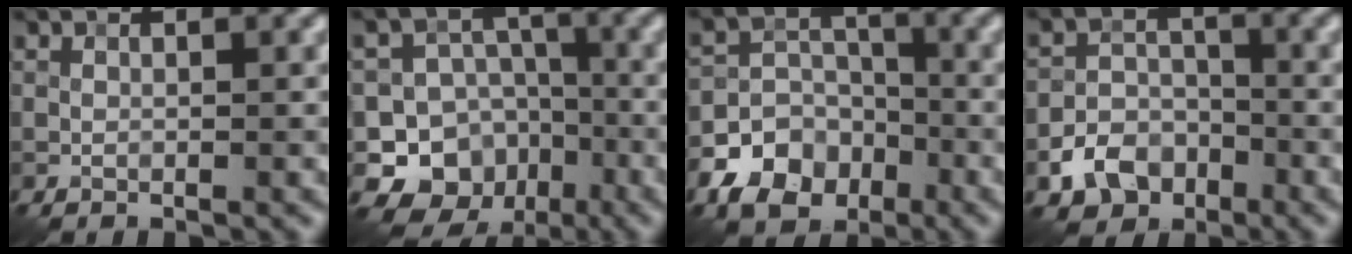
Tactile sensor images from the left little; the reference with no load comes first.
{"total": 10.7, "force": [-4.5, 9.2, 2.8], "torque": [-0.025, -0.006, -0.090]}
{"total": 6.9, "force": [-3.8, 5.1, 2.6], "torque": [-0.029, 0.004, -0.082]}
{"total": 4.4, "force": [-2.4, 3.3, 1.7], "torque": [-0.028, -0.003, -0.042]}